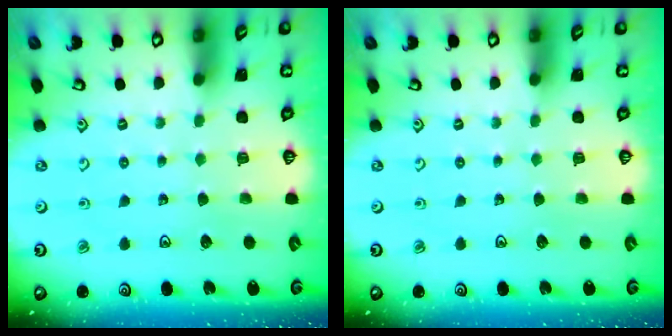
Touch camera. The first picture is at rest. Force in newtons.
{"total": 0.0}